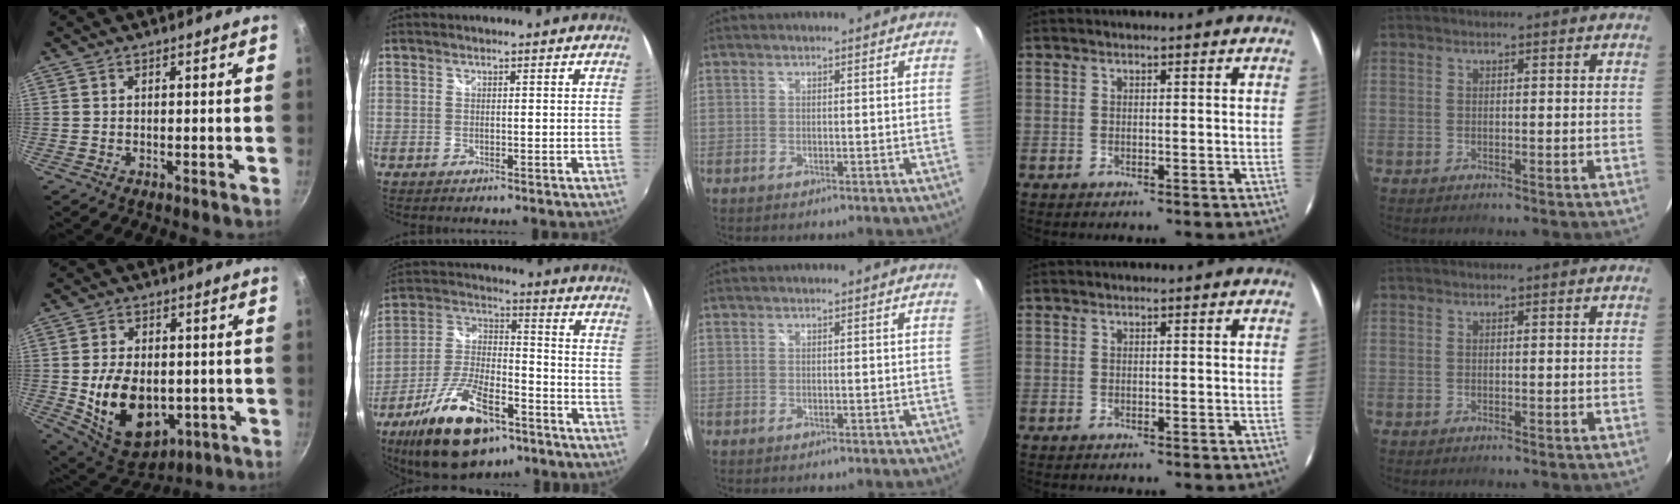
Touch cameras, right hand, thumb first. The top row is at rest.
{"thumb": {"total": 16.1, "force": [-2.1, 10.9, 11.7], "torque": [-0.168, -0.007, -0.011]}, "index": {"total": 20.4, "force": [-12.2, 8.9, 13.6], "torque": [-0.268, -0.009, -0.205]}}